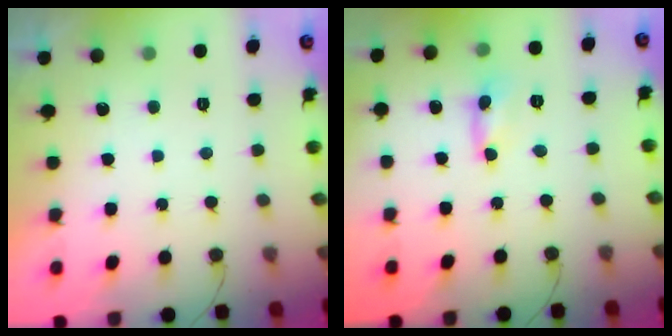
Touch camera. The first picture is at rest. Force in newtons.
{"total": 0.8, "press": 0.7, "slide": 0.1}